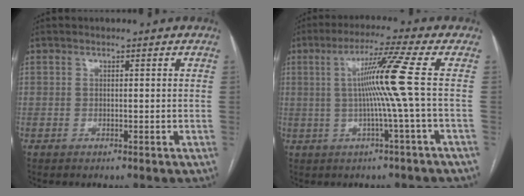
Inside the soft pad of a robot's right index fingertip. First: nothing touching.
{"total": 8.7, "force": [0.3, -2.7, 8.3], "torque": [-0.144, 0.008, 0.015]}